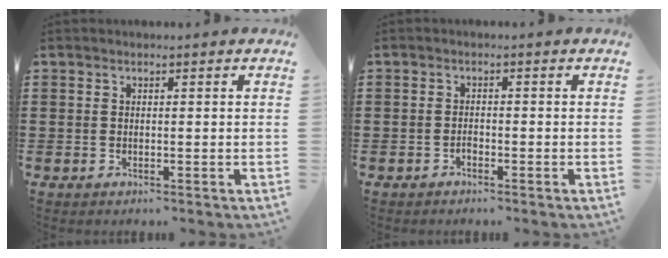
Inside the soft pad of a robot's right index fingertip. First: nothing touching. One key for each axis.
{"total": 0.9, "fx": -0.8, "fy": 0.5, "fz": 0.3, "tx": -0.009, "ty": -0.001, "tz": -0.015}